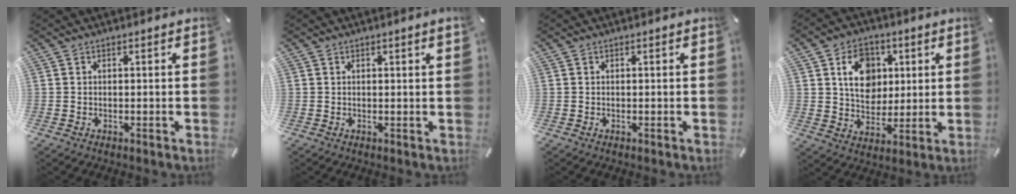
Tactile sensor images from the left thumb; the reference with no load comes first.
{"total": 0.8, "force": [0.4, 0.0, 0.7], "torque": [-0.011, 0.001, 0.006]}
{"total": 0.0}
{"total": 11.1, "force": [3.3, 9.1, 5.5], "torque": [-0.078, -0.001, 0.061]}